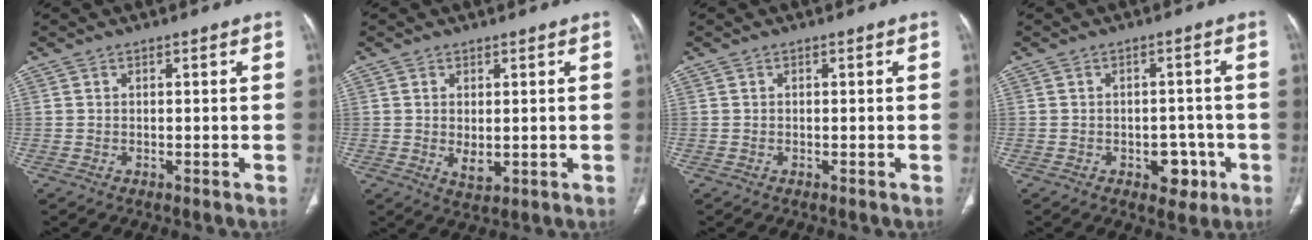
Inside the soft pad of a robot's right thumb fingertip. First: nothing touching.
{"total": 3.4, "force": [-0.1, 1.9, 2.9], "torque": [-0.046, -0.010, 0.007]}
{"total": 0.0}
{"total": 5.3, "force": [-2.1, 3.6, 3.3], "torque": [-0.016, 0.016, -0.022]}